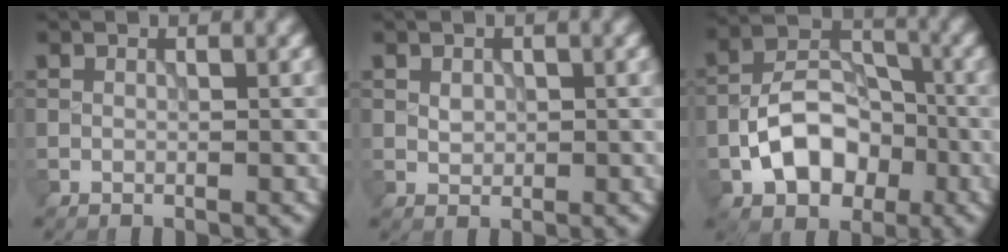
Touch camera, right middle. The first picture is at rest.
{"total": 1.1, "force": [0.2, 0.9, 0.6], "torque": [-0.010, -0.001, 0.006]}
{"total": 7.0, "force": [-2.6, 4.7, 4.5], "torque": [-0.074, 0.005, -0.048]}